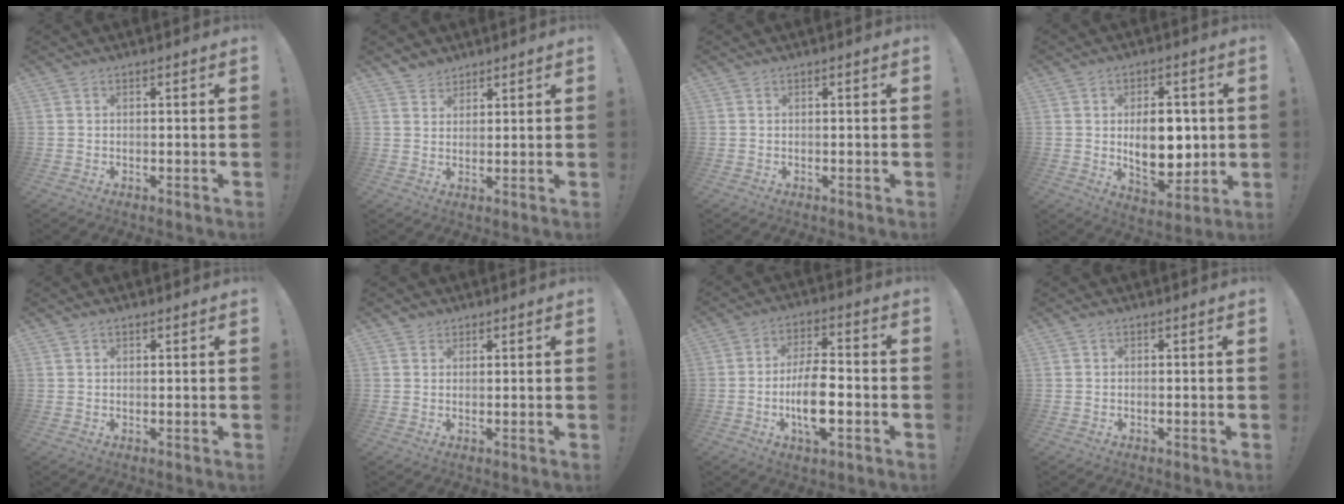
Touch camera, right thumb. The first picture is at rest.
{"total": 3.6, "force": [3.1, 1.9, 0.1], "torque": [-0.005, -0.019, 0.059]}
{"total": 0.0}
{"total": 13.6, "force": [0.7, 8.4, 10.7], "torque": [-0.160, -0.004, 0.016]}
{"total": 0.9, "force": [0.7, 0.4, 0.3], "torque": [-0.004, -0.001, 0.014]}
{"total": 2.1, "force": [1.6, 1.4, 0.1], "torque": [0.003, -0.007, 0.029]}
{"total": 12.3, "force": [-3.2, 4.9, 10.9], "torque": [-0.214, 0.005, -0.060]}
{"total": 0.5, "force": [-0.1, 0.2, 0.5], "torque": [-0.009, 0.001, -0.003]}